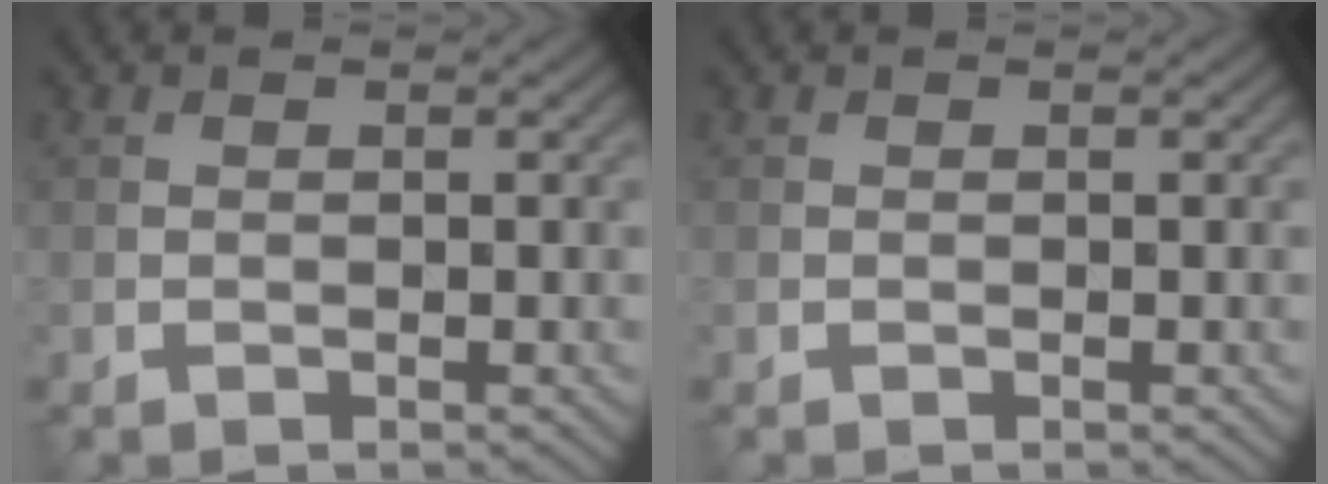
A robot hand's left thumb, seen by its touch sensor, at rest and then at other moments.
{"total": 0.0}